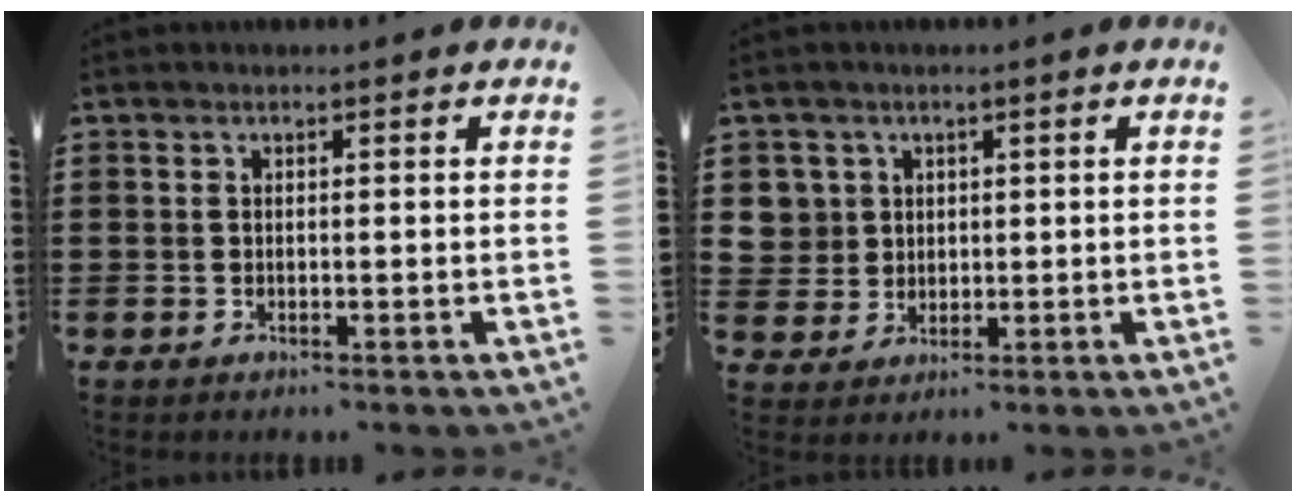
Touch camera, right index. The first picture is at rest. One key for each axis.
{"total": 4.1, "fx": 1.3, "fy": 3.9, "fz": 0.2, "tx": -0.026, "ty": 0.014, "tz": 0.024}